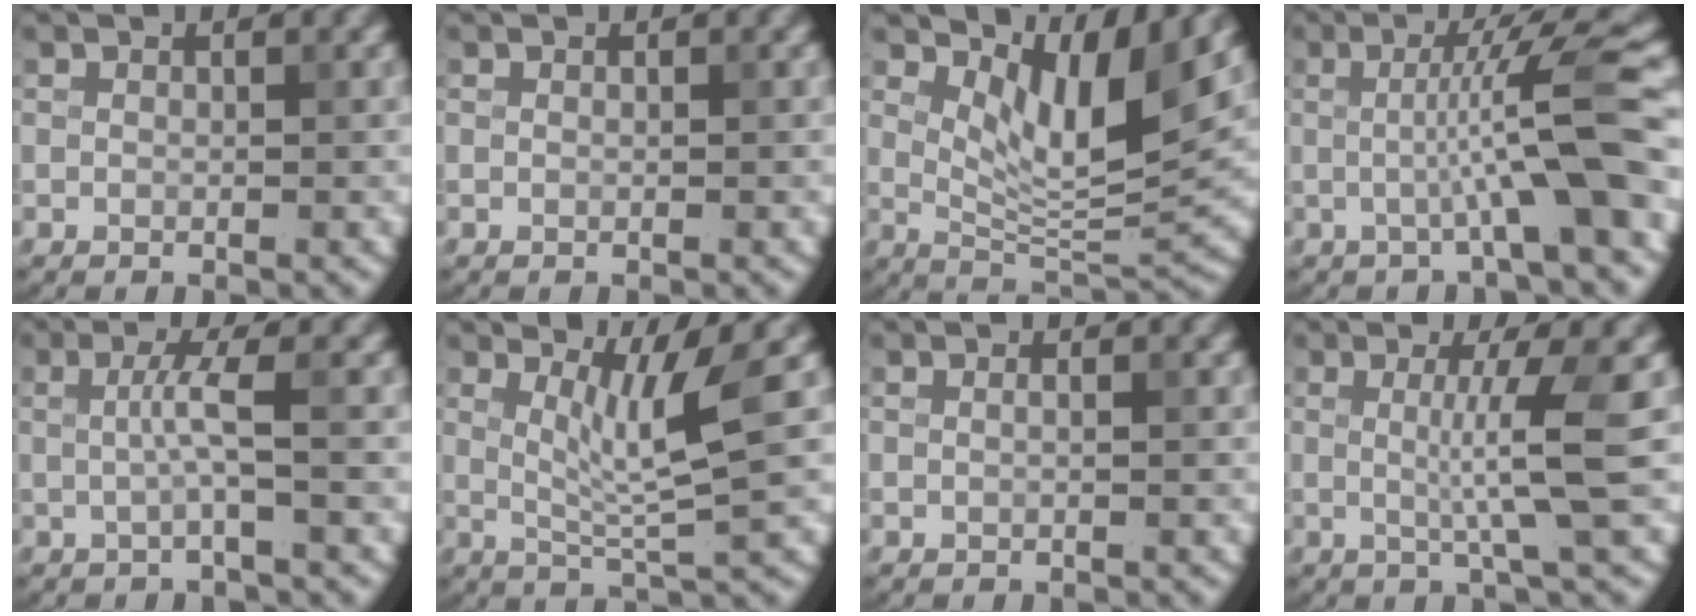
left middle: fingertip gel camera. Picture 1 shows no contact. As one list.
[{"total": 0.0}, {"total": 6.3, "force": [3.3, 2.0, 4.9], "torque": [-0.086, -0.014, 0.060]}, {"total": 6.9, "force": [-0.9, 0.3, 6.9], "torque": [-0.110, 0.017, -0.015]}, {"total": 2.0, "force": [-0.2, -0.3, 2.0], "torque": [-0.047, 0.003, 0.000]}, {"total": 4.0, "force": [1.4, 0.2, 3.8], "torque": [-0.070, -0.005, 0.033]}, {"total": 0.0}, {"total": 4.3, "force": [0.1, 0.0, 4.3], "torque": [-0.075, 0.000, 0.002]}]